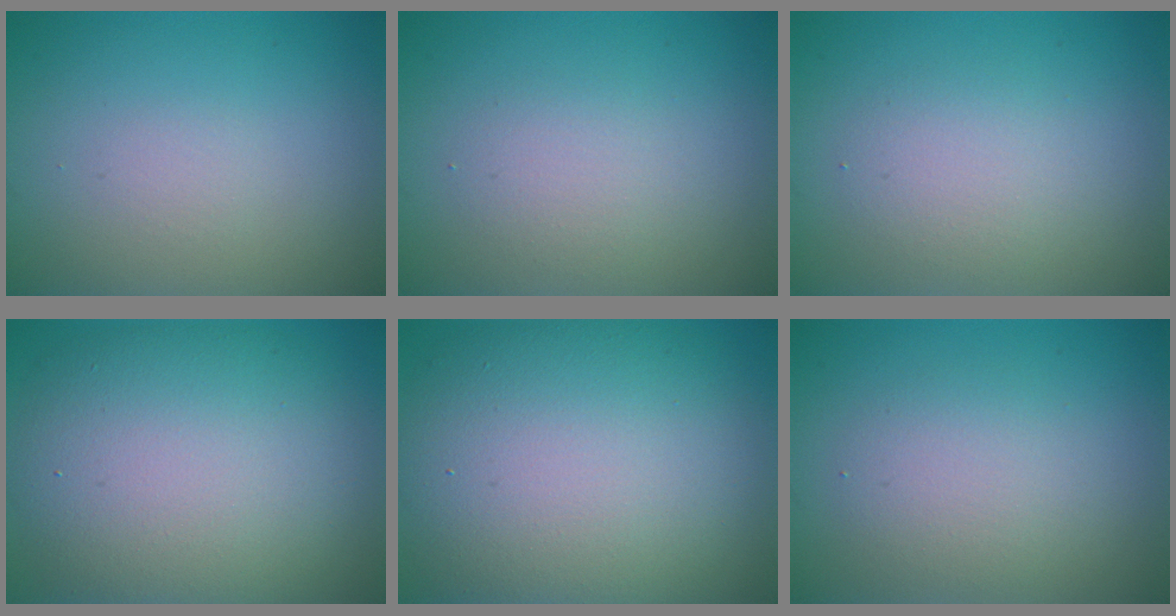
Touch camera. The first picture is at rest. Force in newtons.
{"total": 1.9, "press": 1.9, "slide": 0.0}
{"total": 2.4, "press": 2.4, "slide": 0.3}
{"total": 11.1, "press": 11.1, "slide": 0.6}
{"total": 13.3, "press": 13.2, "slide": 1.3}
{"total": 2.8, "press": 2.8, "slide": 0.2}